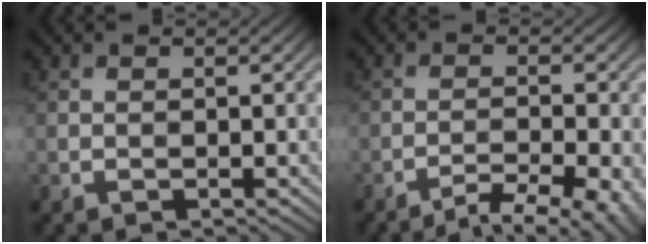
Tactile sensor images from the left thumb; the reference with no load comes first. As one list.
[{"total": 6.4, "force": [-4.7, 1.3, 4.1], "torque": [-0.065, -0.002, -0.068]}]